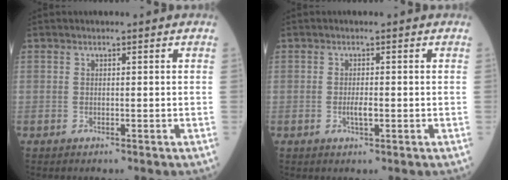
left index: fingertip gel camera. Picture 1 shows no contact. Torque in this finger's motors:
{"motor_torque": [0.64, 0.29, 0.02, 0.01]}